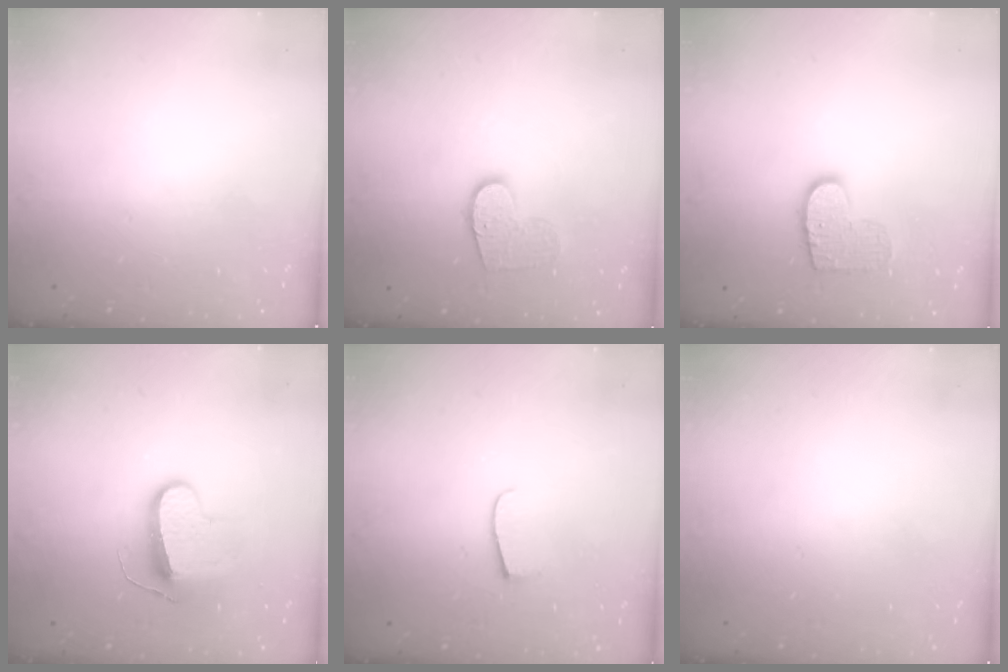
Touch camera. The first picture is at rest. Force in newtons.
{"total": 10.0, "press": 10.0, "slide": 0.6}
{"total": 10.2, "press": 10.1, "slide": 0.5}
{"total": 9.2, "press": 9.2, "slide": 0.2}
{"total": 5.9, "press": 5.9, "slide": 0.4}
{"total": 0.6, "press": 0.6, "slide": 0.2}